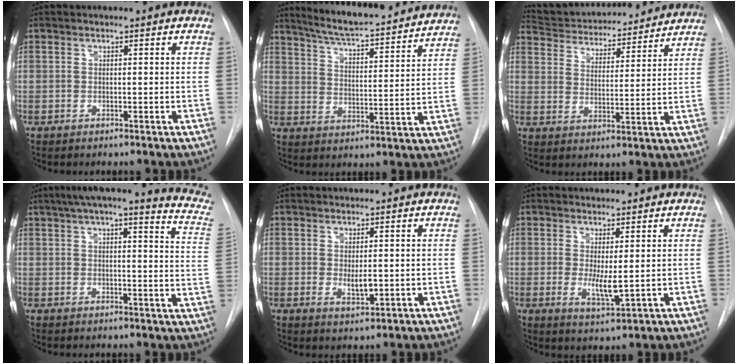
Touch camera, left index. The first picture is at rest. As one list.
[{"total": 21.5, "force": [19.6, 2.5, 8.4], "torque": [-0.131, -0.014, 0.267]}, {"total": 18.9, "force": [17.7, 4.1, 5.3], "torque": [-0.089, 0.017, 0.255]}, {"total": 19.3, "force": [15.9, 1.9, 10.6], "torque": [-0.138, -0.023, 0.177]}, {"total": 2.6, "force": [0.2, 1.0, 2.3], "torque": [-0.043, -0.008, 0.010]}, {"total": 3.8, "force": [0.5, 0.9, 3.6], "torque": [-0.065, -0.014, 0.016]}]